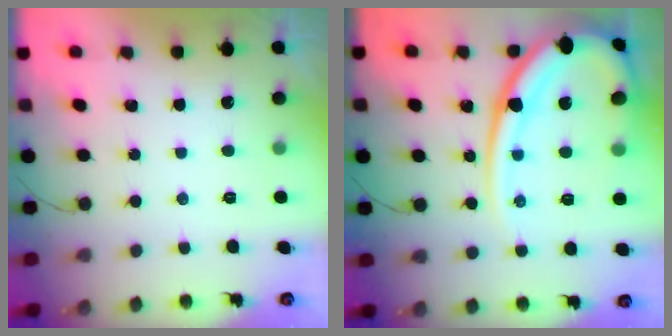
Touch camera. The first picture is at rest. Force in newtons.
{"total": 19.2, "press": 19.0, "slide": 2.7}